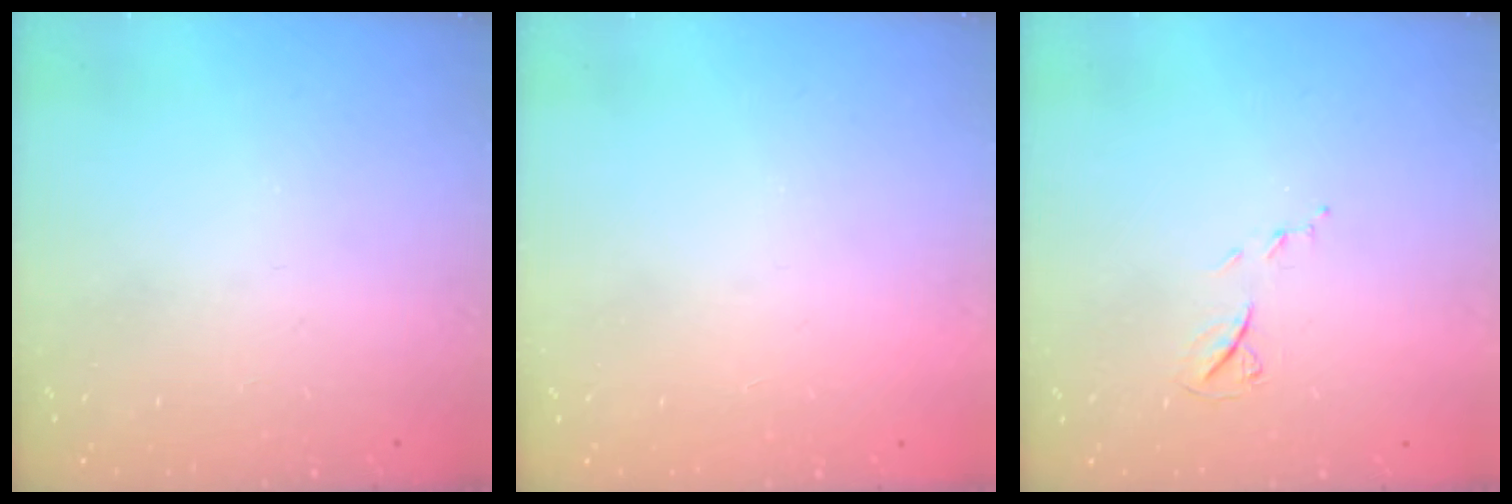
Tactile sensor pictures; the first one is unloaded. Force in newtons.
{"total": 1.6, "press": 1.5, "slide": 0.1}
{"total": 6.2, "press": 6.2, "slide": 0.7}